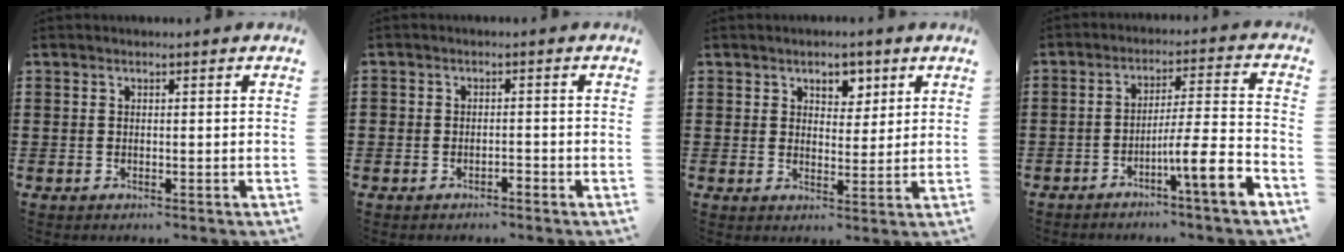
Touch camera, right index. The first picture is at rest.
{"total": 1.3, "force": [-1.3, 0.3, -0.1], "torque": [-0.003, 0.003, -0.027]}
{"total": 3.5, "force": [2.4, 2.3, 1.2], "torque": [-0.021, 0.006, 0.039]}
{"total": 8.5, "force": [-4.7, 0.2, 7.1], "torque": [-0.111, -0.015, -0.089]}